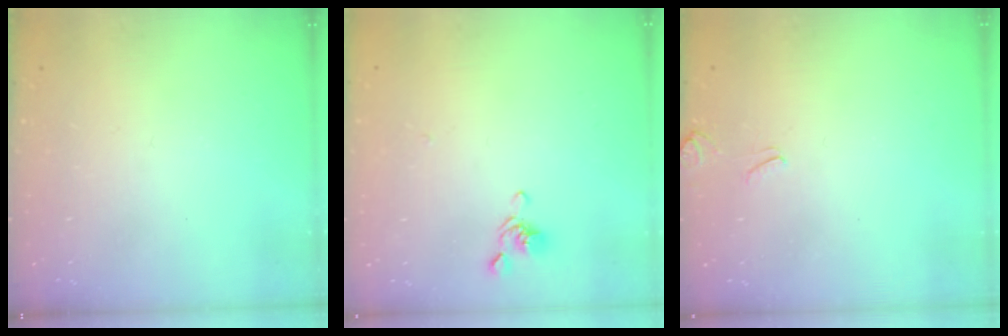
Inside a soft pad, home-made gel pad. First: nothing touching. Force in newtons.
{"total": 2.1, "press": 2.0, "slide": 0.7}
{"total": 3.1, "press": 3.0, "slide": 0.6}